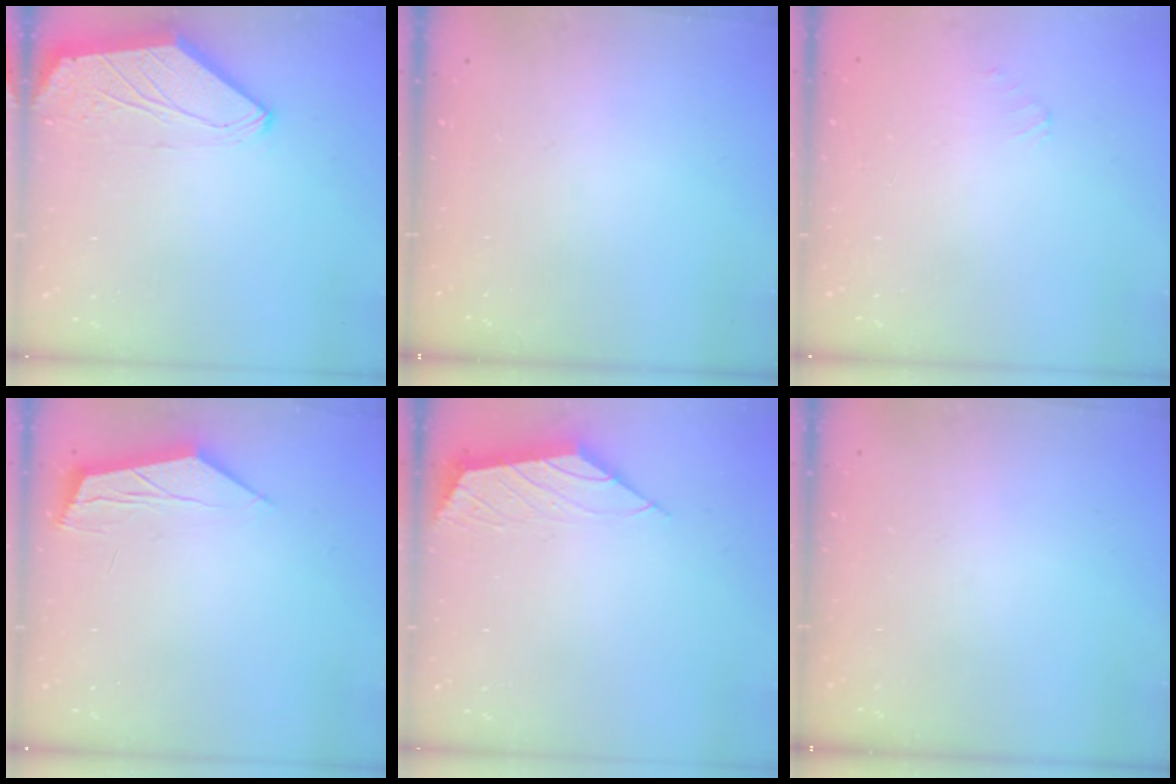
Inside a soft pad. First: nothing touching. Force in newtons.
{"total": 0.0}
{"total": 1.0, "press": 0.9, "slide": 0.4}
{"total": 5.3, "press": 5.3, "slide": 0.8}
{"total": 2.0, "press": 2.0, "slide": 0.5}
{"total": 0.0}